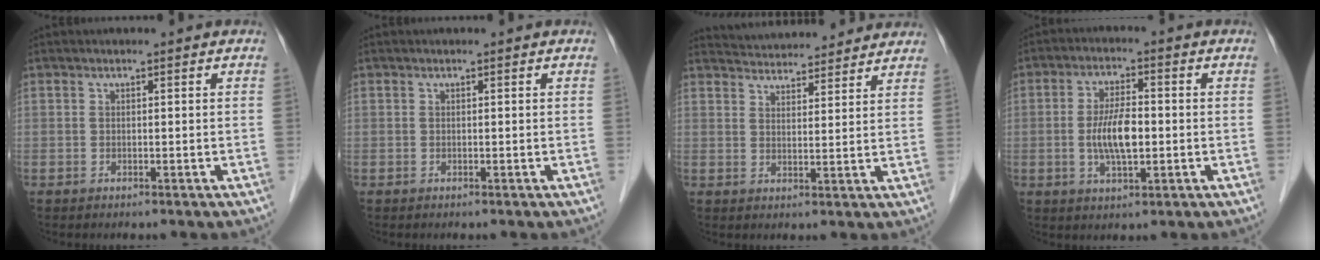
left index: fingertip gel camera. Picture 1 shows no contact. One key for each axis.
{"total": 0.0}
{"total": 12.0, "fx": 11.4, "fy": 2.4, "fz": 2.8, "tx": -0.035, "ty": 0.020, "tz": 0.151}
{"total": 6.8, "fx": -1.3, "fy": 2.1, "fz": 6.3, "tx": -0.129, "ty": -0.004, "tz": -0.023}